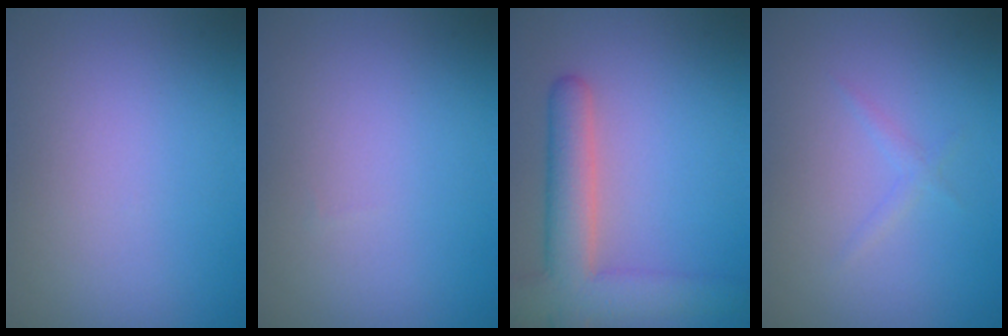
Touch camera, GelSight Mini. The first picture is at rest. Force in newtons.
{"total": 0.0}
{"total": 6.2, "press": 6.1, "slide": 0.4}
{"total": 0.9, "press": 0.9, "slide": 0.1}